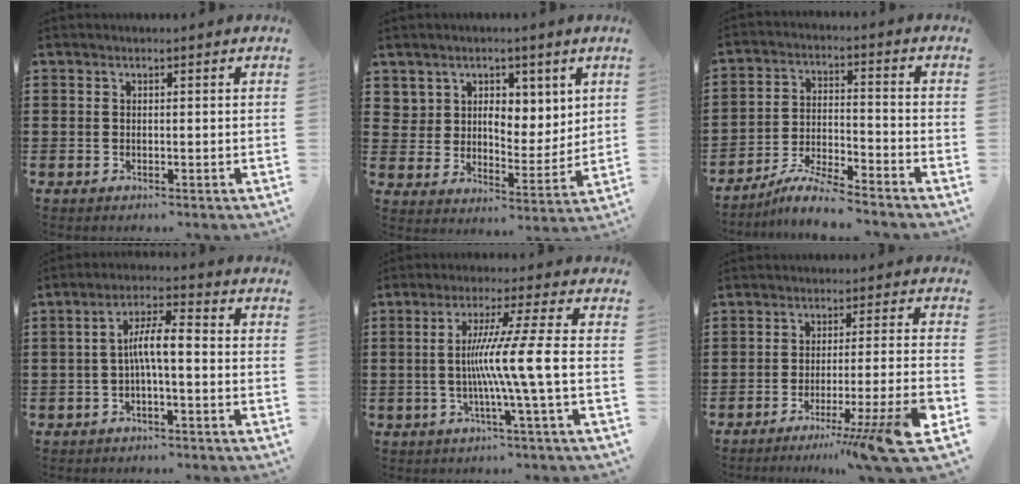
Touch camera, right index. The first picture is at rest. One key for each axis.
{"total": 6.3, "fx": 4.5, "fy": 4.2, "fz": 1.4, "tx": -0.040, "ty": -0.012, "tz": 0.081}
{"total": 6.0, "fx": -5.7, "fy": 0.0, "fz": 1.9, "tx": -0.045, "ty": -0.006, "tz": -0.112}
{"total": 5.8, "fx": -0.8, "fy": 1.2, "fz": 5.7, "tx": -0.111, "ty": 0.007, "tz": -0.019}
{"total": 10.3, "fx": -1.3, "fy": -1.2, "fz": 10.1, "tx": -0.186, "ty": -0.014, "tz": -0.034}
{"total": 9.3, "fx": -5.8, "fy": -0.8, "fz": 7.3, "tx": -0.112, "ty": -0.011, "tz": -0.104}